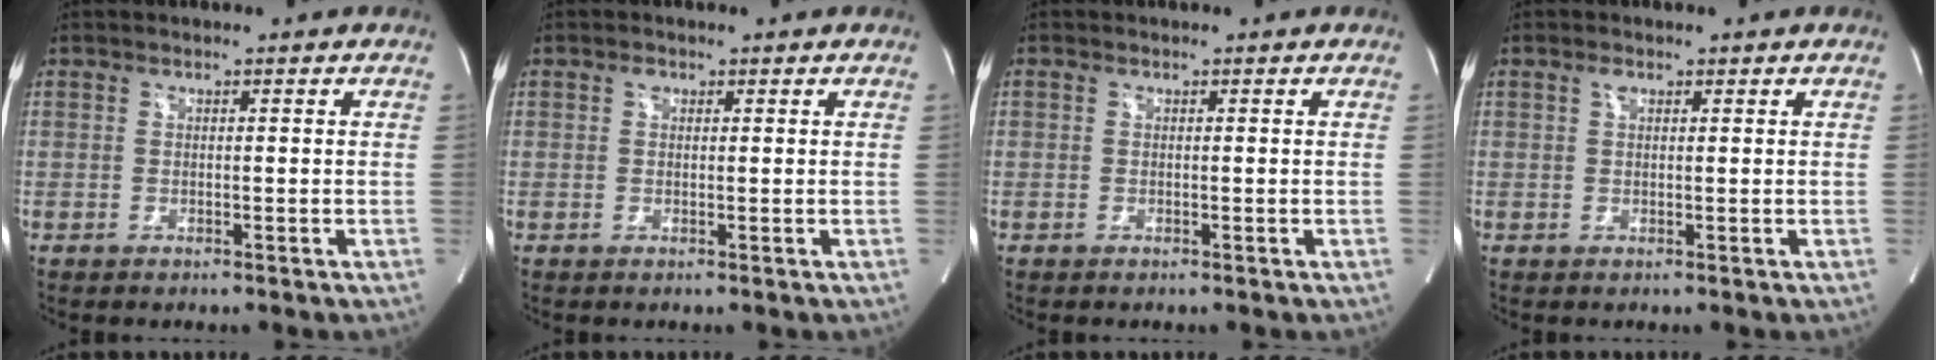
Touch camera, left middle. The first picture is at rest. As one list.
[{"total": 0.8, "force": [0.4, 0.6, 0.4], "torque": [-0.007, 0.003, 0.006]}, {"total": 2.0, "force": [-0.8, -1.0, -1.6], "torque": [0.041, -0.008, -0.015]}, {"total": 1.0, "force": [0.6, 0.5, 0.7], "torque": [-0.017, 0.006, 0.010]}]